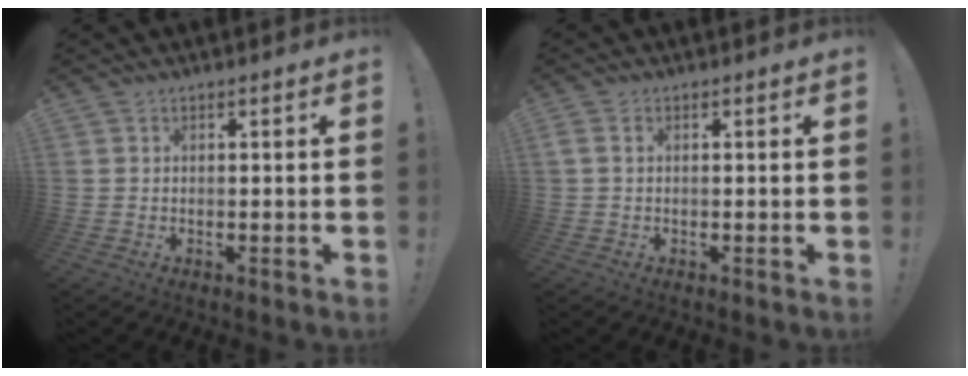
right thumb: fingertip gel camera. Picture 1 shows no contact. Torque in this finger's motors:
{"motor_torque": [0.03, -0.09, 0.21, -0.20, 0.05]}